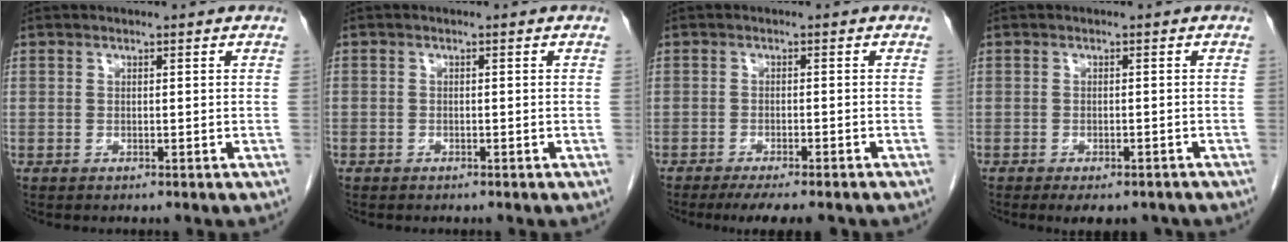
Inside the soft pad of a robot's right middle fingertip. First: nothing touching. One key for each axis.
{"total": 0.8, "fx": -0.5, "fy": 0.6, "fz": 0.0, "tx": -0.008, "ty": 0.003, "tz": -0.011}
{"total": 7.9, "fx": -6.5, "fy": 1.1, "fz": 4.3, "tx": -0.051, "ty": -0.012, "tz": -0.092}
{"total": 5.9, "fx": -4.7, "fy": 2.3, "fz": 2.7, "tx": -0.025, "ty": -0.003, "tz": -0.059}